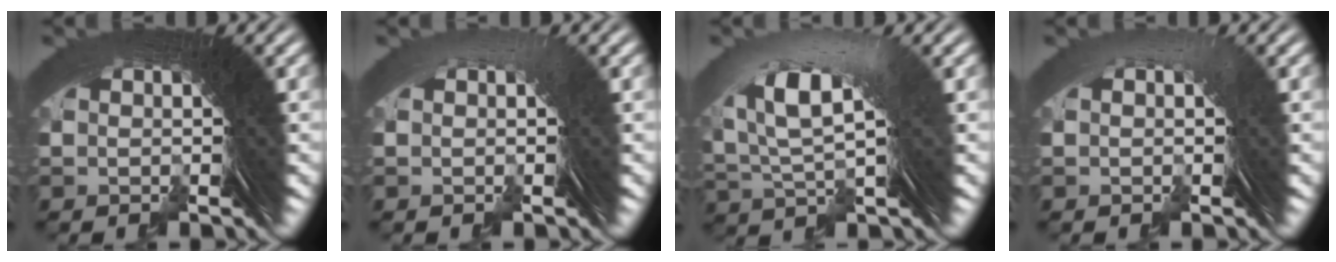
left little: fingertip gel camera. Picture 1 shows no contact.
{"total": 0.6, "force": [-0.3, -0.3, 0.4], "torque": [0.014, 0.013, -0.011]}
{"total": 4.3, "force": [1.3, 1.2, 3.9], "torque": [-0.079, 0.007, 0.023]}
{"total": 0.7, "force": [-0.2, 0.0, 0.7], "torque": [0.013, 0.016, -0.008]}